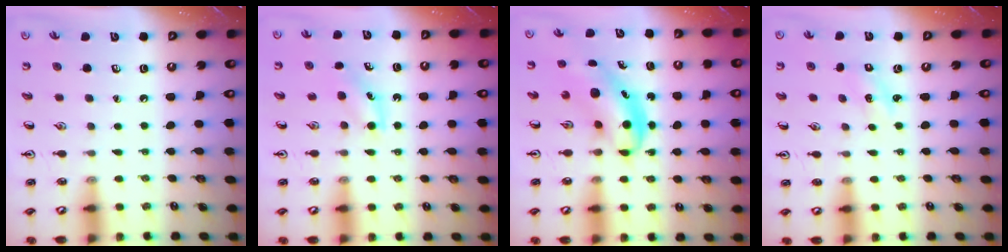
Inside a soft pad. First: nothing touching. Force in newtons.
{"total": 3.9, "press": 3.7, "slide": 1.3}
{"total": 6.7, "press": 6.6, "slide": 1.3}
{"total": 1.2, "press": 1.1, "slide": 0.5}